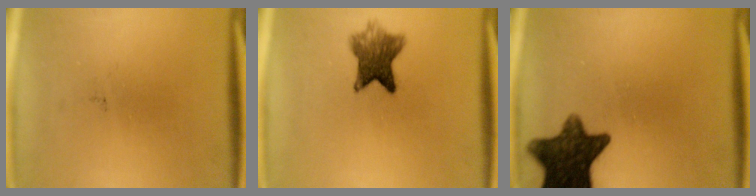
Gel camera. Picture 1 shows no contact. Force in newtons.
{"total": 6.9}
{"total": 12.5}